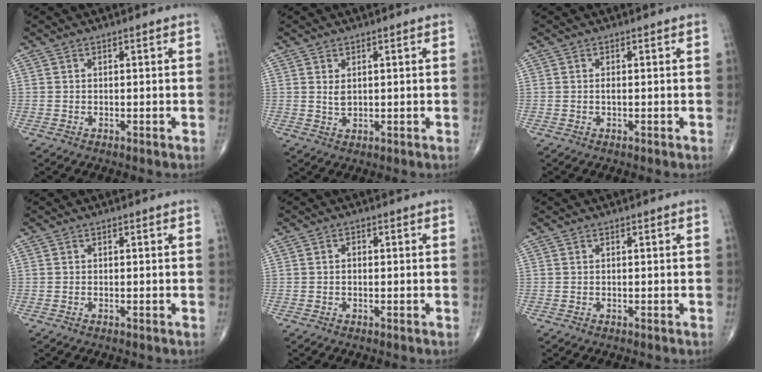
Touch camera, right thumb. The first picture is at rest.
{"total": 1.8, "force": [0.6, 1.0, 1.4], "torque": [-0.025, -0.005, 0.016]}
{"total": 0.5, "force": [-0.1, 0.1, 0.5], "torque": [-0.012, -0.001, -0.002]}
{"total": 0.0}
{"total": 1.0, "force": [0.0, 0.7, 0.7], "torque": [-0.010, 0.003, -0.003]}
{"total": 0.0}